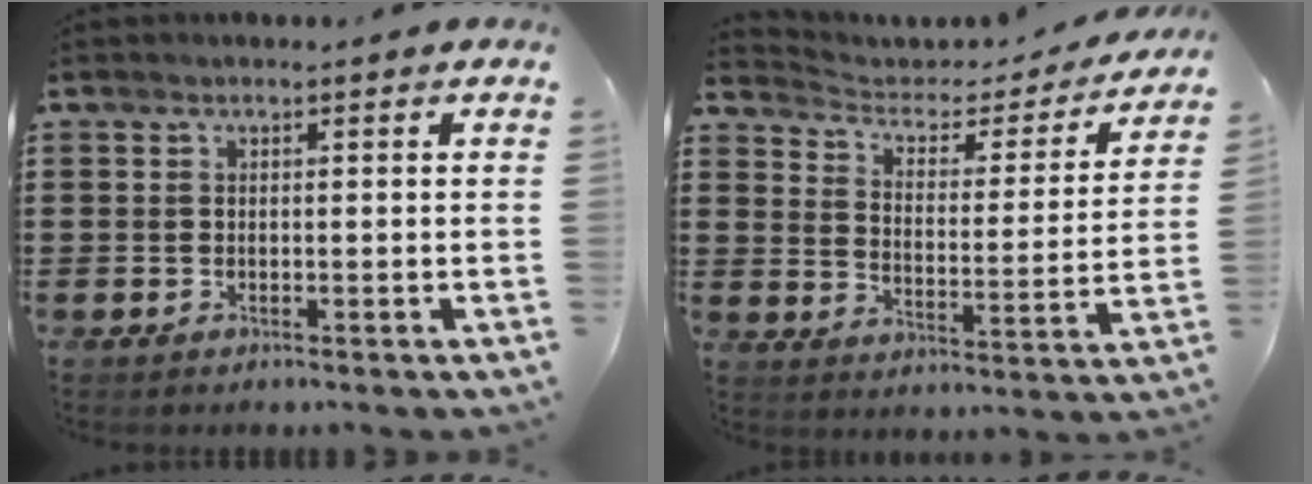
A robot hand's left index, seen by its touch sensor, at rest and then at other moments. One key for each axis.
{"total": 3.0, "fx": 2.4, "fy": 1.5, "fz": 1.0, "tx": -0.038, "ty": -0.021, "tz": 0.033}